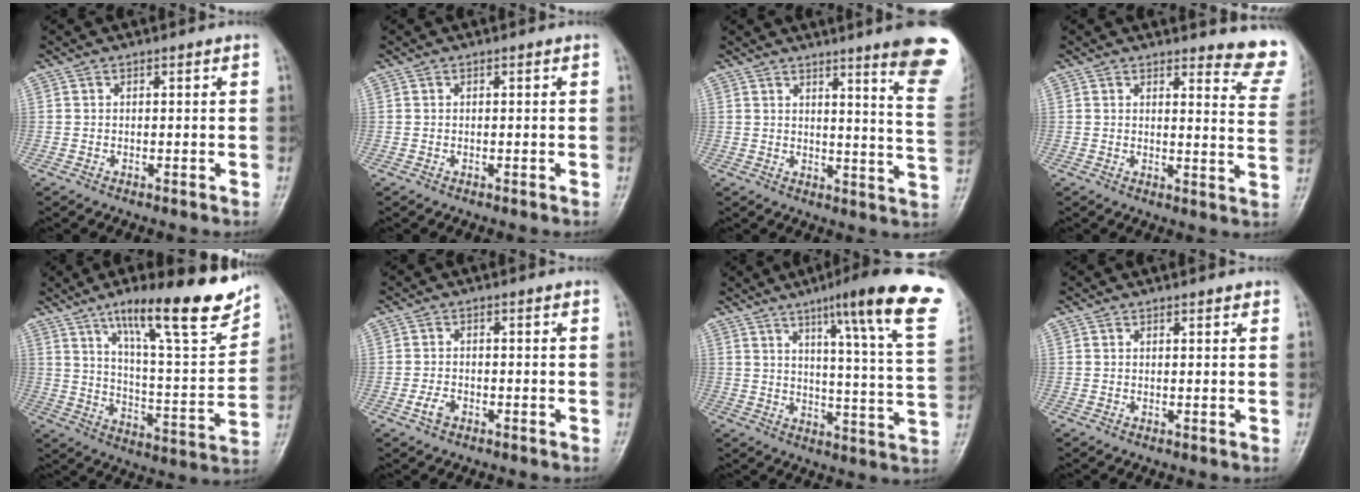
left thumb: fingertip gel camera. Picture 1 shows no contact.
{"total": 0.0}
{"total": 15.1, "force": [10.3, 0.5, 11.0], "torque": [-0.115, -0.073, 0.113]}
{"total": 9.7, "force": [9.4, 1.7, 2.1], "torque": [0.011, -0.099, 0.078]}
{"total": 21.8, "force": [14.1, 4.6, 16.0], "torque": [-0.209, -0.059, 0.222]}
{"total": 2.2, "force": [-1.1, 1.4, 1.4], "torque": [-0.028, 0.006, -0.021]}
{"total": 22.5, "force": [13.0, 2.2, 18.2], "torque": [-0.231, -0.048, 0.165]}
{"total": 1.2, "force": [1.0, 0.4, 0.7], "torque": [-0.008, -0.003, 0.011]}